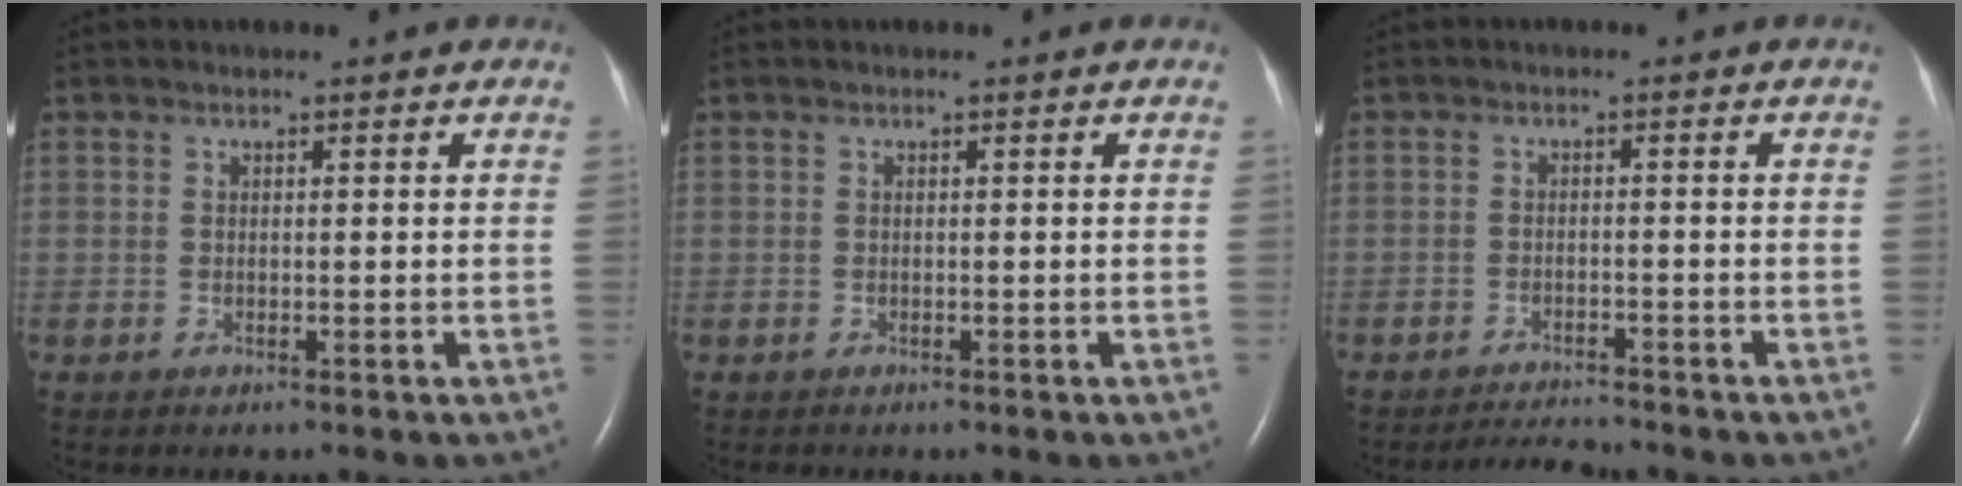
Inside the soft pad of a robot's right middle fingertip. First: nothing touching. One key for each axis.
{"total": 0.0}
{"total": 3.2, "fx": -3.2, "fy": -0.4, "fz": 0.0, "tx": -0.009, "ty": -0.018, "tz": -0.052}